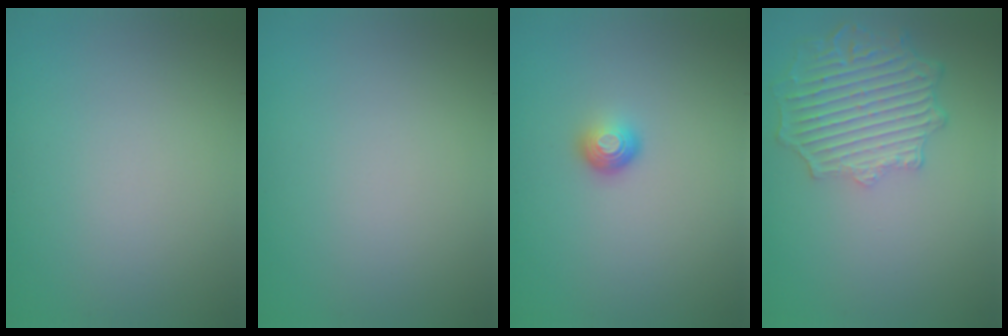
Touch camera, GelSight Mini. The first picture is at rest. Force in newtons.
{"total": 0.0}
{"total": 1.6, "press": 1.0, "slide": 1.2}
{"total": 6.2, "press": 5.0, "slide": 3.8}